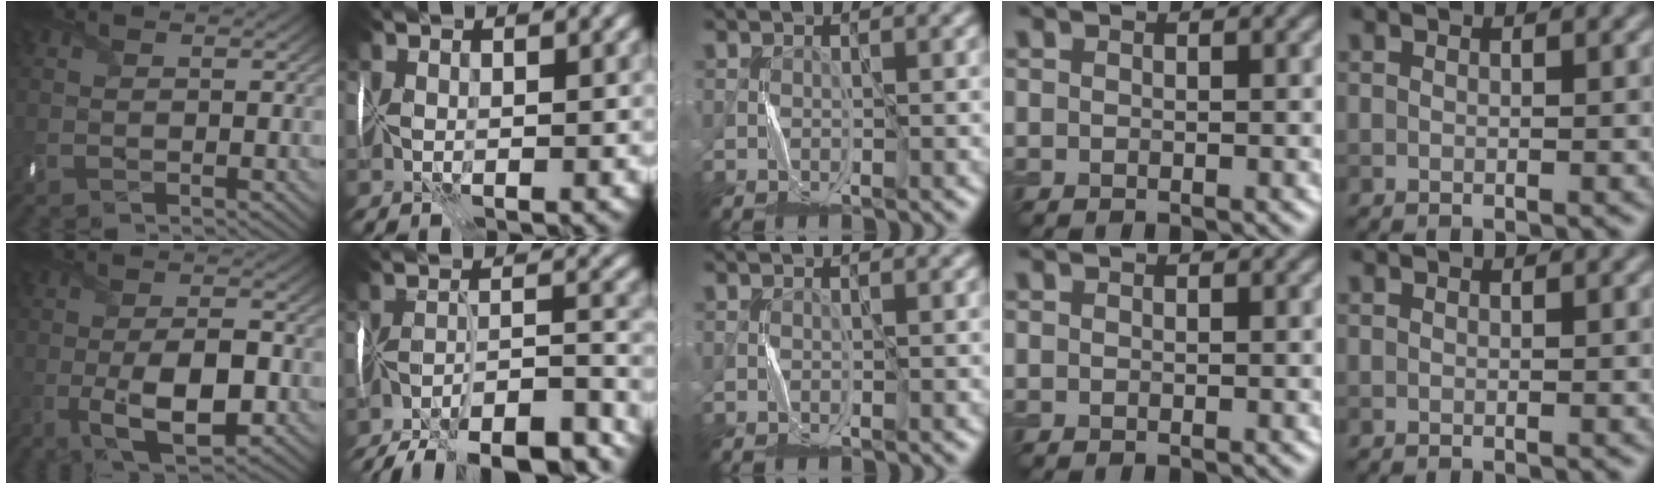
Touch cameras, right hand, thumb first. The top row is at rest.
{"thumb": {"total": 8.3, "force": [-2.8, 3.5, 7.0], "torque": [-0.129, -0.012, -0.048]}, "index": {"total": 17.4, "force": [-15.8, 4.2, 6.1], "torque": [-0.074, -0.008, -0.205]}}